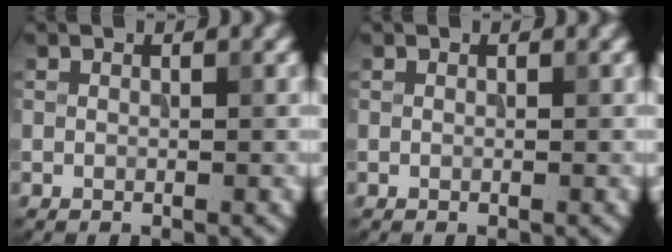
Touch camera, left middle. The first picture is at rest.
{"total": 0.0}